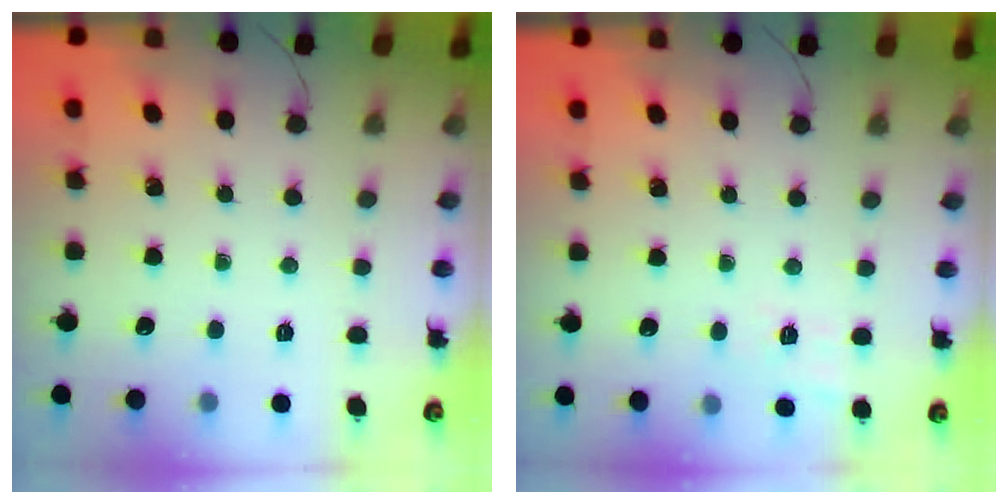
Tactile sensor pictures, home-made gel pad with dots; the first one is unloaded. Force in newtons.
{"total": 7.2, "press": 6.9, "slide": 2.2}